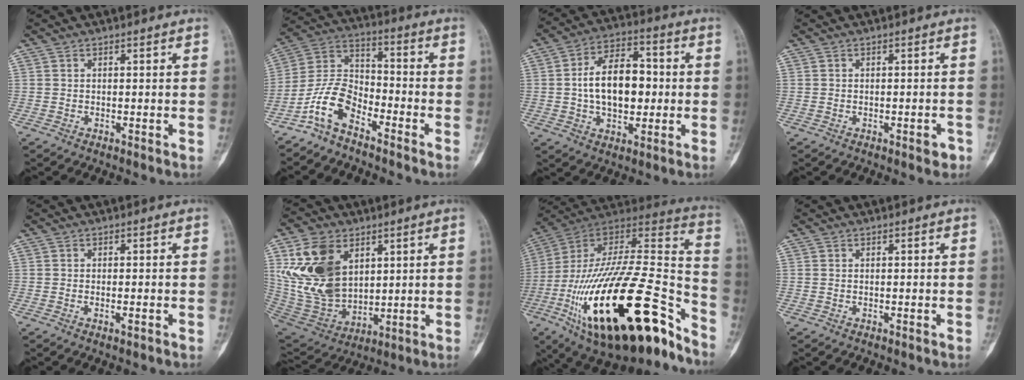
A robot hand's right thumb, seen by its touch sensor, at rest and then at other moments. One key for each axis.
{"total": 9.3, "fx": -6.3, "fy": 4.4, "fz": 5.3, "tx": -0.106, "ty": 0.063, "tz": -0.137}
{"total": 13.9, "fx": 0.1, "fy": 8.5, "fz": 11.0, "tx": -0.156, "ty": 0.023, "tz": -0.001}
{"total": 2.0, "fx": -1.0, "fy": 1.0, "fz": 1.4, "tx": -0.015, "ty": 0.008, "tz": -0.011}
{"total": 1.2, "fx": -0.4, "fy": 0.3, "fz": 1.1, "tx": -0.020, "ty": 0.000, "tz": -0.005}
{"total": 17.6, "fx": 6.1, "fy": 11.9, "fz": 11.4, "tx": -0.203, "ty": -0.027, "tz": 0.140}
{"total": 38.4, "fx": -18.9, "fy": 14.4, "fz": 30.1, "tx": -0.504, "ty": 0.057, "tz": -0.306}
{"total": 0.0}